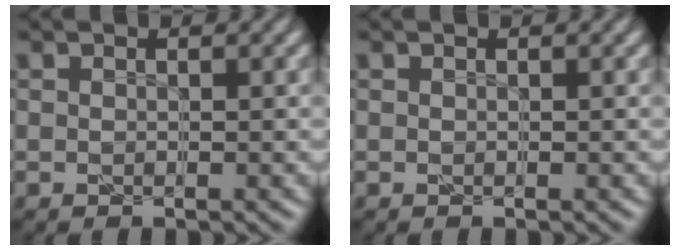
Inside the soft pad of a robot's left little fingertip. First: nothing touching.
{"total": 0.0}